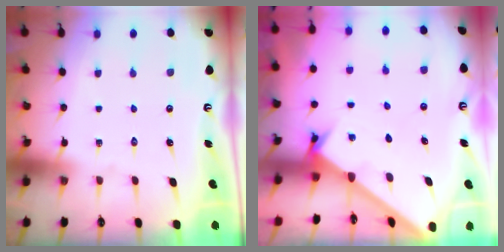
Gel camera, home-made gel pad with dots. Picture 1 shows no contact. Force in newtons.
{"total": 1.8, "press": 1.8, "slide": 0.2}